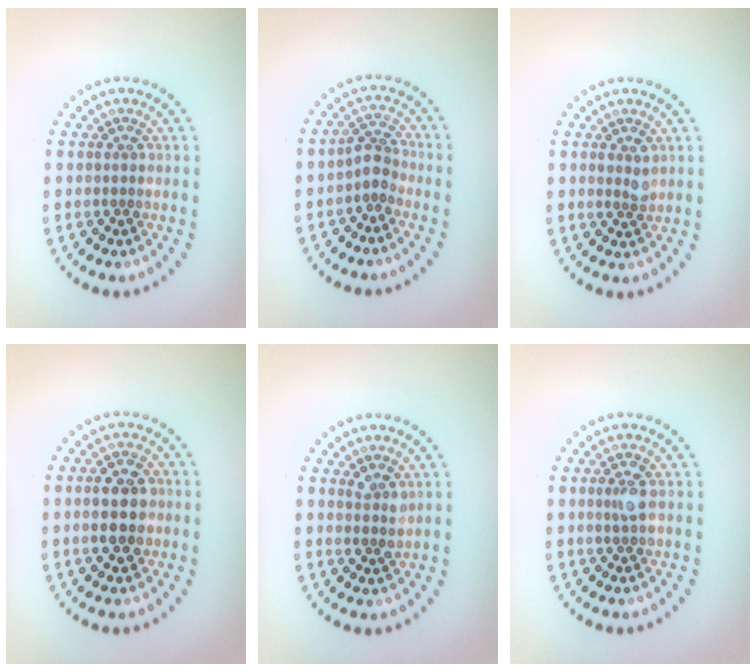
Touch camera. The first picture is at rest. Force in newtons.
{"total": 2.0, "press": 1.6, "slide": 1.2}
{"total": 1.1, "press": 1.0, "slide": 0.3}
{"total": 3.9, "press": 3.9, "slide": 0.0}
{"total": 1.5, "press": 1.4, "slide": 0.7}
{"total": 1.4, "press": 1.4, "slide": 0.1}